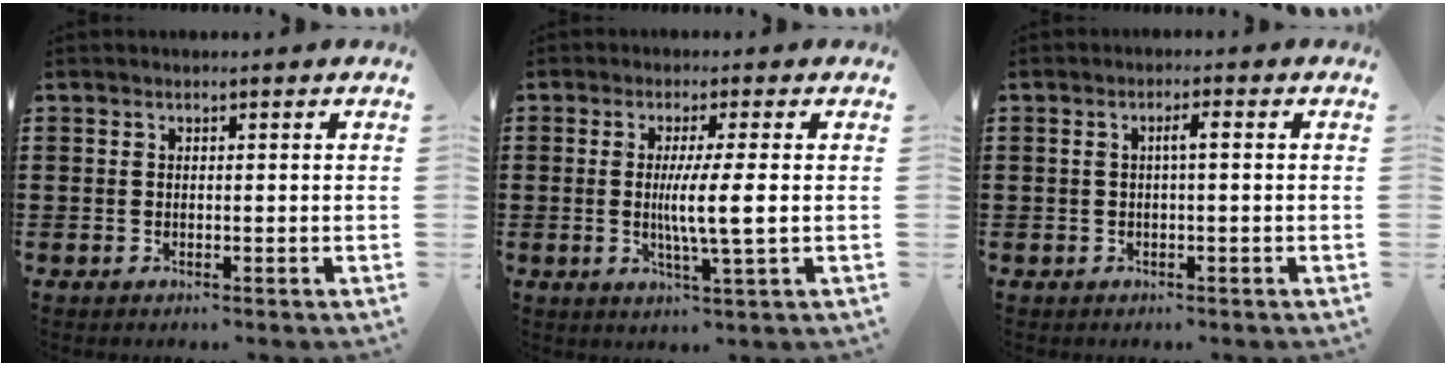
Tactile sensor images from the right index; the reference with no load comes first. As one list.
[{"total": 5.7, "force": [0.0, -0.2, 5.7], "torque": [-0.103, -0.009, -0.003]}, {"total": 2.0, "force": [0.0, 0.2, 2.0], "torque": [-0.040, 0.004, -0.002]}]